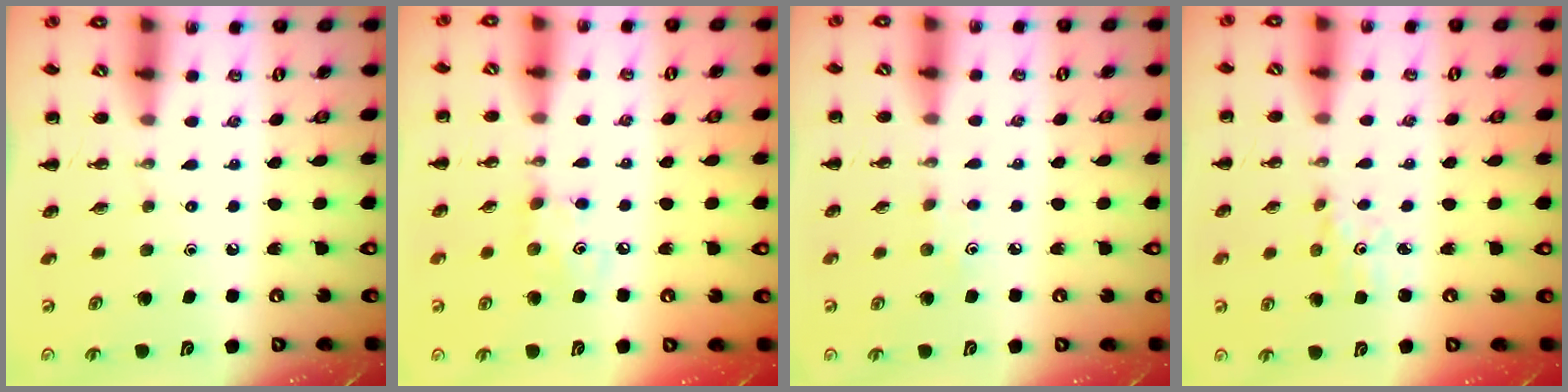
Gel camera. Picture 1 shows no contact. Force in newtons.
{"total": 3.9, "press": 3.8, "slide": 0.6}
{"total": 2.8, "press": 2.7, "slide": 0.8}
{"total": 2.3, "press": 2.2, "slide": 0.7}